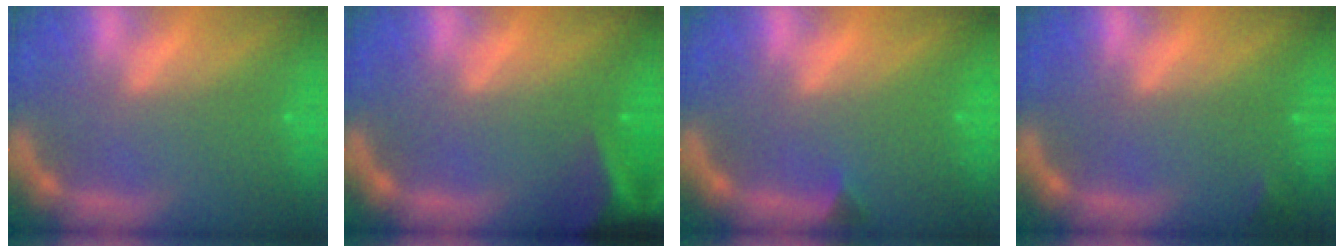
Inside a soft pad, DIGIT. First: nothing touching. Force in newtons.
{"total": 9.5}
{"total": 0.9}
{"total": 0.9}